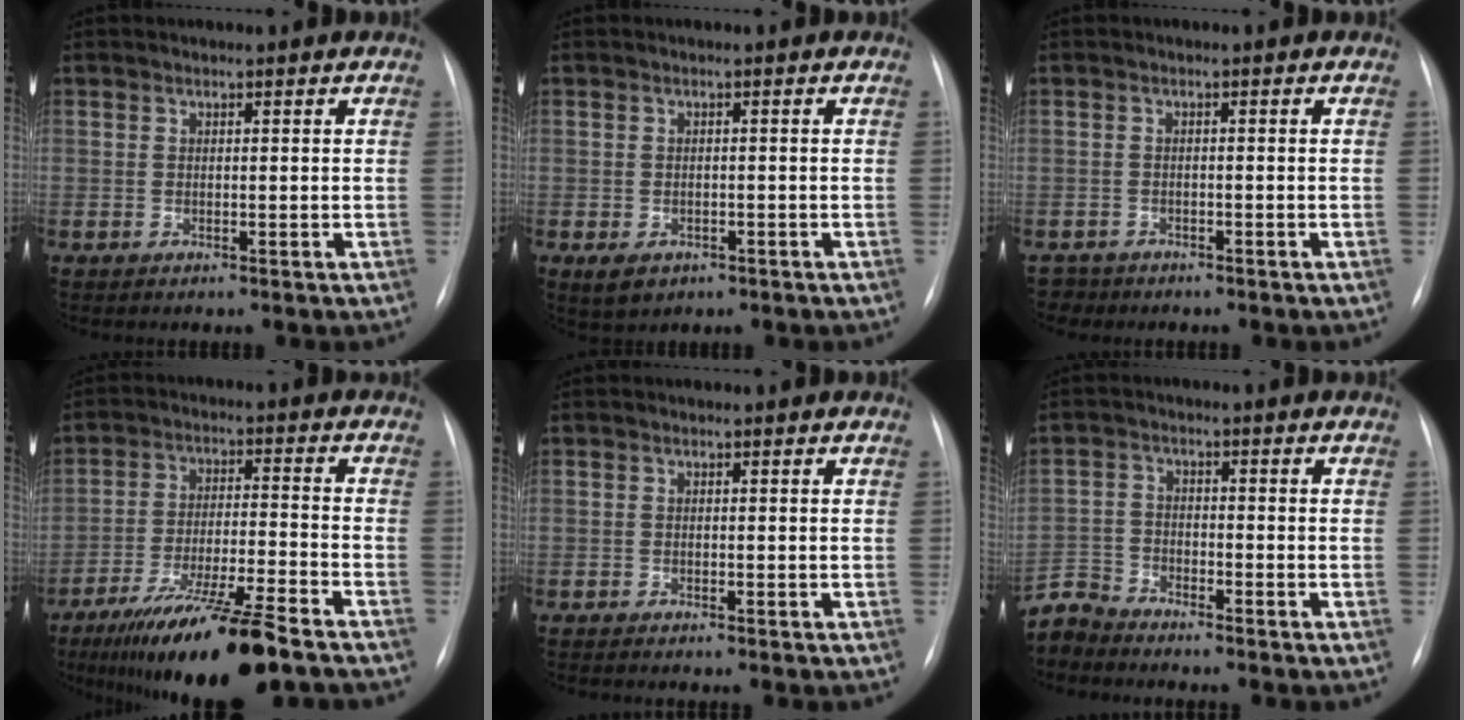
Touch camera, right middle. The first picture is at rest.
{"total": 3.0, "force": [-1.6, 2.0, 1.6], "torque": [-0.031, -0.005, -0.010]}
{"total": 2.0, "force": [-1.7, 0.9, -0.6], "torque": [0.002, -0.003, -0.028]}
{"total": 15.2, "force": [-11.3, 0.0, 10.1], "torque": [-0.180, -0.037, -0.190]}
{"total": 1.6, "force": [-1.5, 0.0, 0.7], "torque": [-0.010, -0.002, -0.020]}
{"total": 5.0, "force": [-5.0, 0.4, -0.4], "torque": [0.009, -0.008, -0.098]}